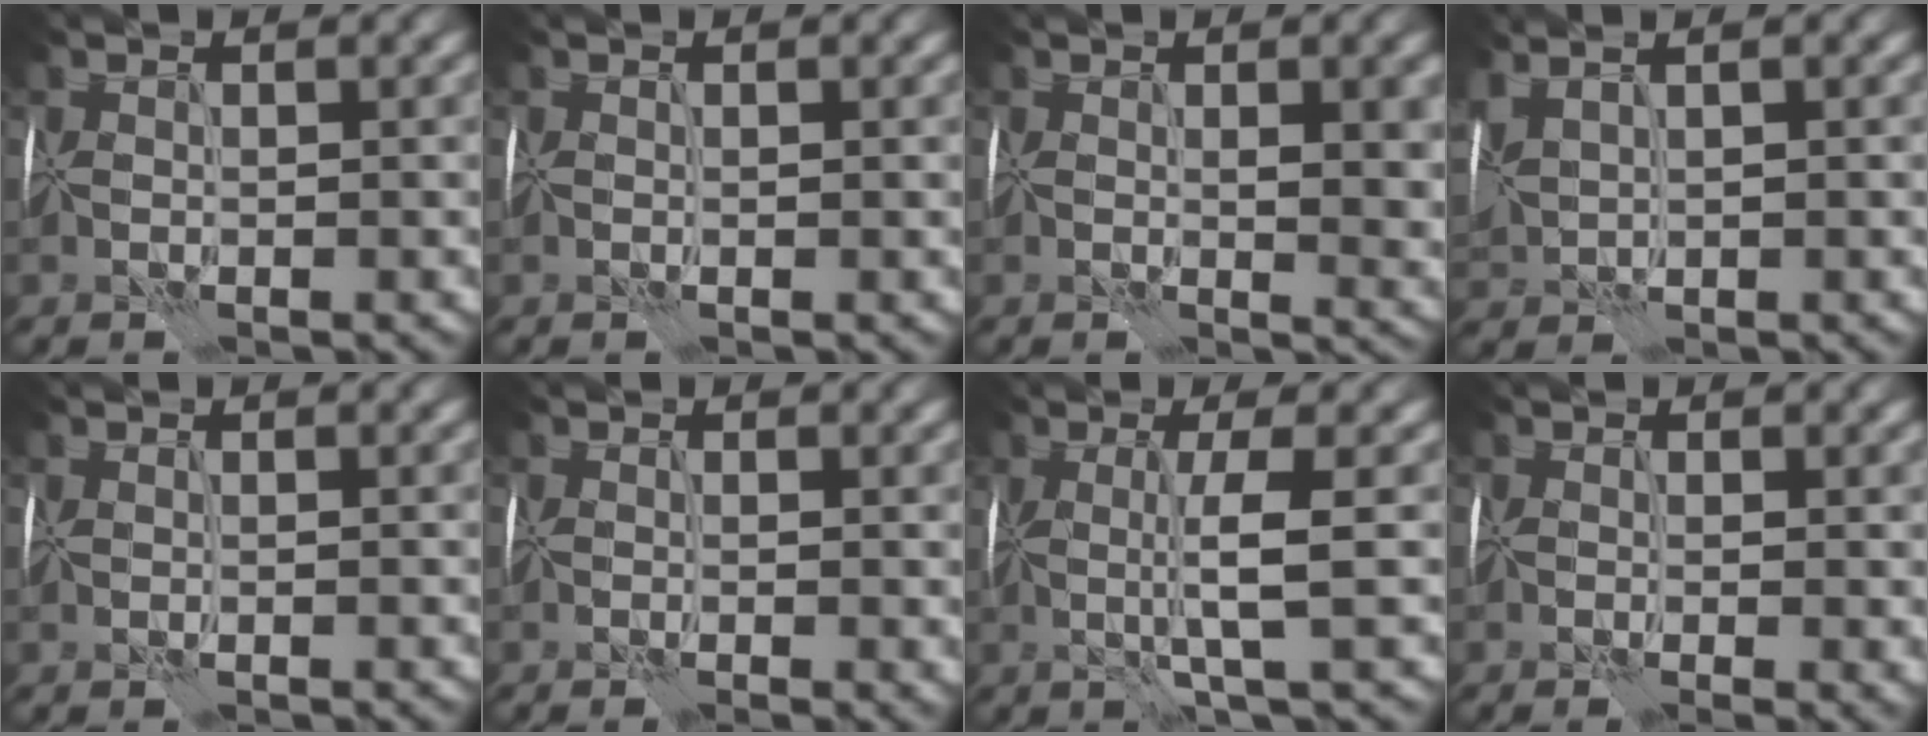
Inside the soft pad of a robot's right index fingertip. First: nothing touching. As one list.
[{"total": 0.0}, {"total": 4.1, "force": [0.5, 1.1, 3.9], "torque": [-0.056, -0.006, 0.010]}, {"total": 4.5, "force": [2.0, 2.1, 3.4], "torque": [-0.098, 0.018, 0.043]}, {"total": 0.0}, {"total": 1.0, "force": [-0.2, 0.1, 1.0], "torque": [-0.015, -0.002, -0.005]}, {"total": 3.0, "force": [-0.7, -0.2, 2.9], "torque": [-0.060, -0.007, -0.014]}, {"total": 1.4, "force": [-0.2, 0.3, 1.4], "torque": [-0.022, -0.003, -0.006]}]